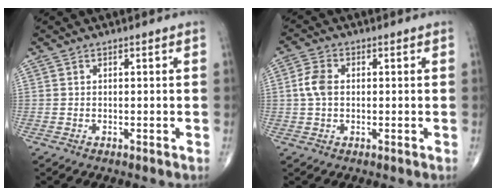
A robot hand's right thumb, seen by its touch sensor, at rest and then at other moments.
{"total": 4.3, "force": [0.3, 2.9, 3.1], "torque": [-0.069, 0.009, 0.001]}